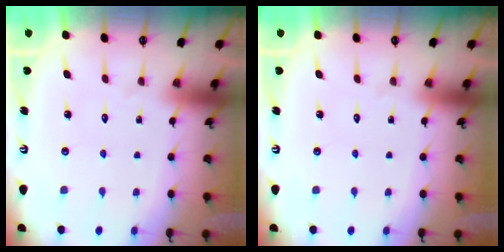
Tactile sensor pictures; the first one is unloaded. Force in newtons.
{"total": 0.0}